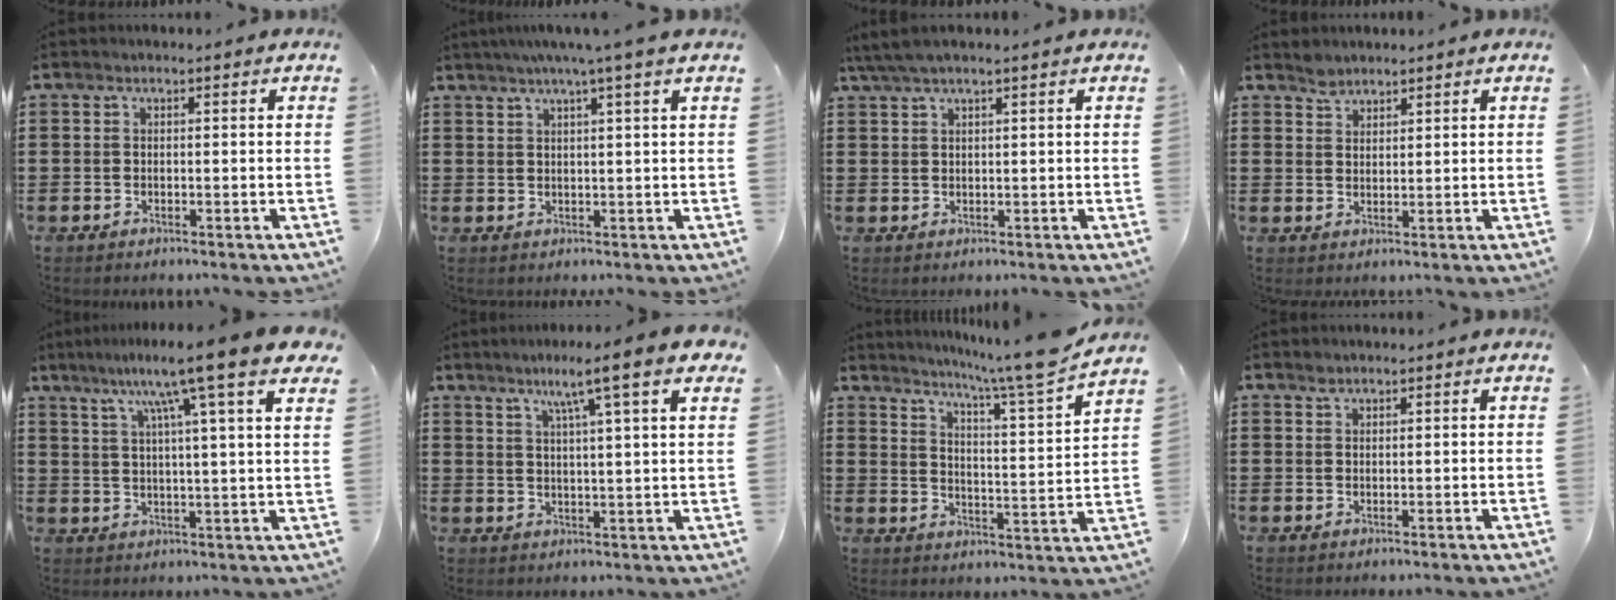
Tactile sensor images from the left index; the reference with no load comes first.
{"total": 3.6, "force": [2.4, -0.8, 2.6], "torque": [-0.055, 0.000, 0.040]}
{"total": 3.1, "force": [2.3, 0.2, 2.1], "torque": [-0.043, 0.001, 0.043]}
{"total": 2.2, "force": [2.0, 0.9, 0.2], "torque": [-0.007, -0.001, 0.040]}
{"total": 11.6, "force": [7.7, -0.5, 8.6], "torque": [-0.175, -0.026, 0.115]}
{"total": 8.3, "force": [5.4, -0.1, 6.3], "torque": [-0.122, -0.017, 0.083]}
{"total": 8.1, "force": [7.2, -1.2, 3.5], "torque": [-0.072, -0.061, 0.111]}
{"total": 0.6, "force": [0.5, 0.2, 0.2], "torque": [-0.006, 0.000, 0.011]}